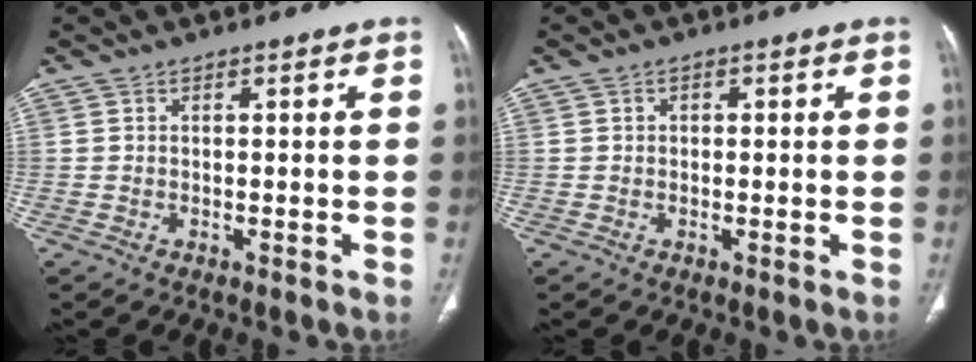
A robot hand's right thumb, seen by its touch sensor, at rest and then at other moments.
{"total": 0.7, "force": [0.1, 0.6, 0.3], "torque": [0.001, 0.002, -0.002]}